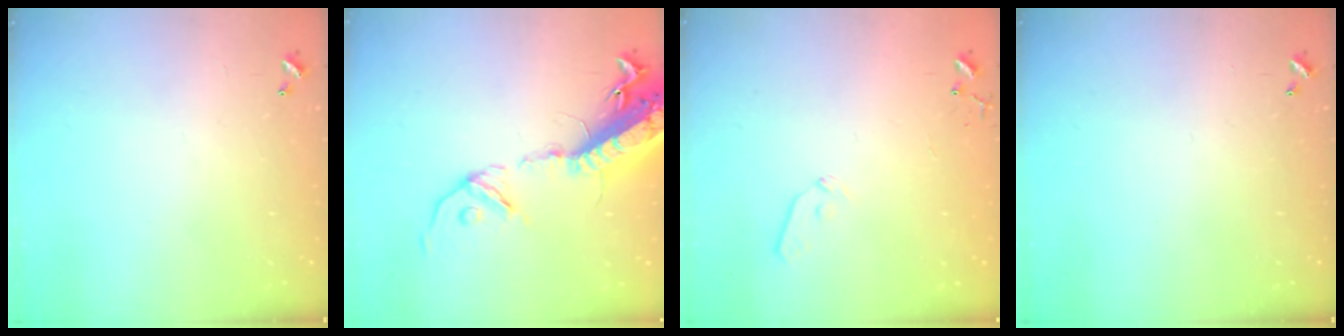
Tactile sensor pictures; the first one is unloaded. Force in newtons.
{"total": 21.7, "press": 21.1, "slide": 5.1}
{"total": 7.5, "press": 7.4, "slide": 0.9}
{"total": 0.0}